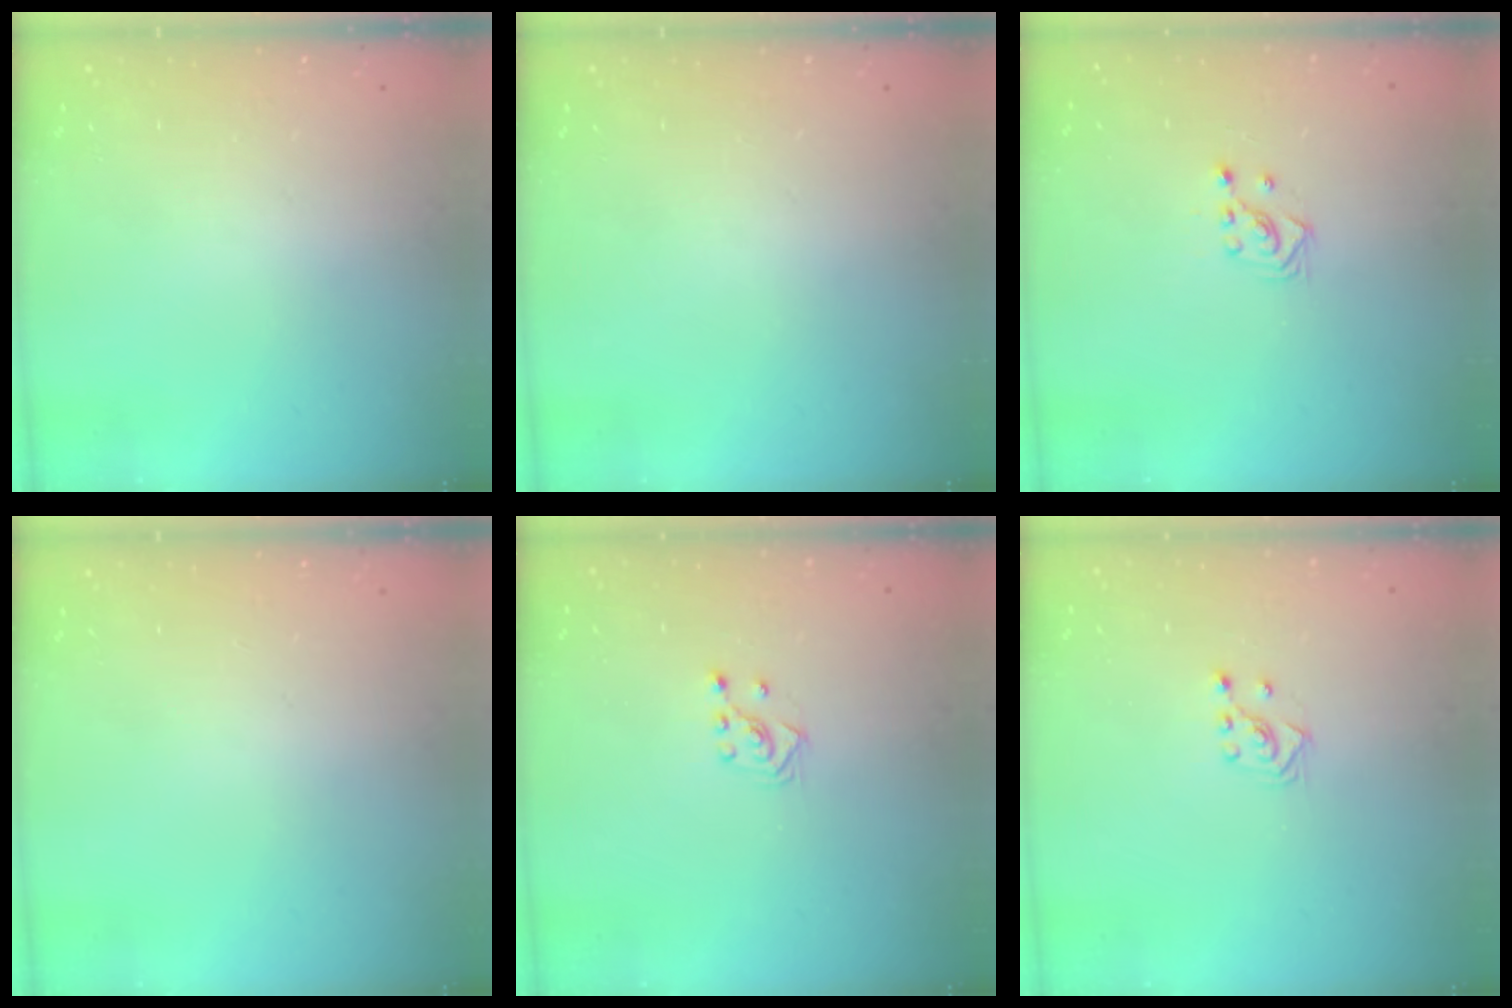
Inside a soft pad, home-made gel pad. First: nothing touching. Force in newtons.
{"total": 0.0}
{"total": 2.9, "press": 2.7, "slide": 1.0}
{"total": 0.0}
{"total": 3.1, "press": 3.0, "slide": 0.7}
{"total": 3.1, "press": 3.0, "slide": 0.7}